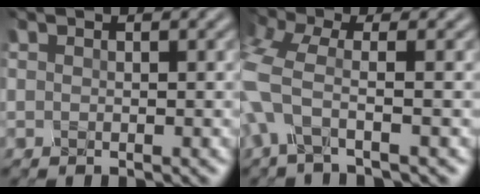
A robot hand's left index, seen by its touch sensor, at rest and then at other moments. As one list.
[{"total": 4.6, "force": [-1.9, 1.4, 4.0], "torque": [-0.104, -0.001, -0.050]}]